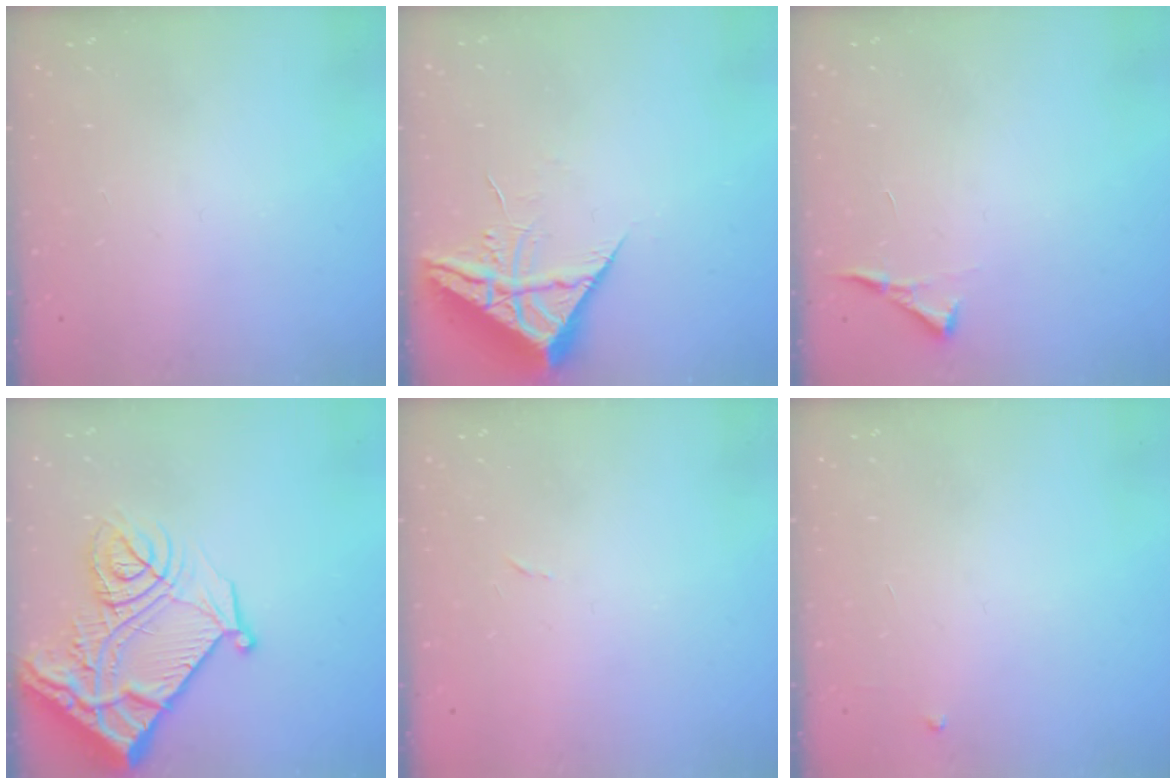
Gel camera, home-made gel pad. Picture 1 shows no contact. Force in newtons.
{"total": 6.7, "press": 6.7, "slide": 0.5}
{"total": 3.5, "press": 3.5, "slide": 0.5}
{"total": 22.5, "press": 22.3, "slide": 2.7}
{"total": 2.4, "press": 2.4, "slide": 0.4}
{"total": 2.6, "press": 2.6, "slide": 0.4}